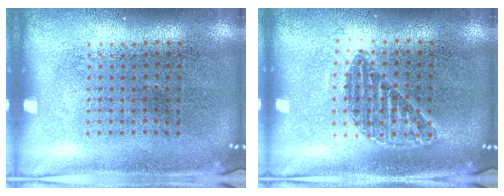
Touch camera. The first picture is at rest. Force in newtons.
{"total": 1.1, "press": 1.0, "slide": 0.4}